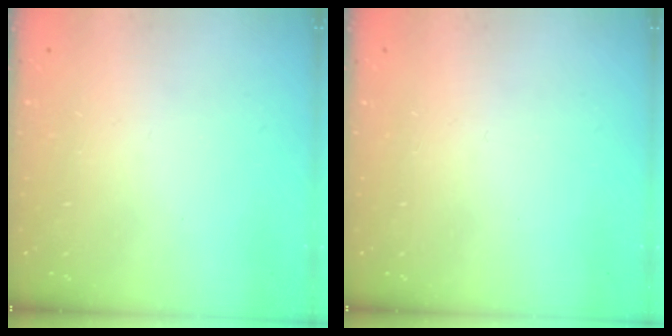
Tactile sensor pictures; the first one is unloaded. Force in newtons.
{"total": 0.0}